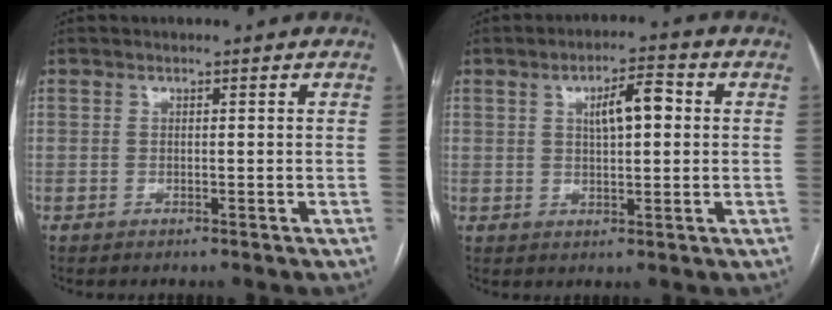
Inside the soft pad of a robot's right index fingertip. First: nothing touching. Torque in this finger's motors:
{"motor_torque": [0.15, 0.02, 0.15, 0.05]}